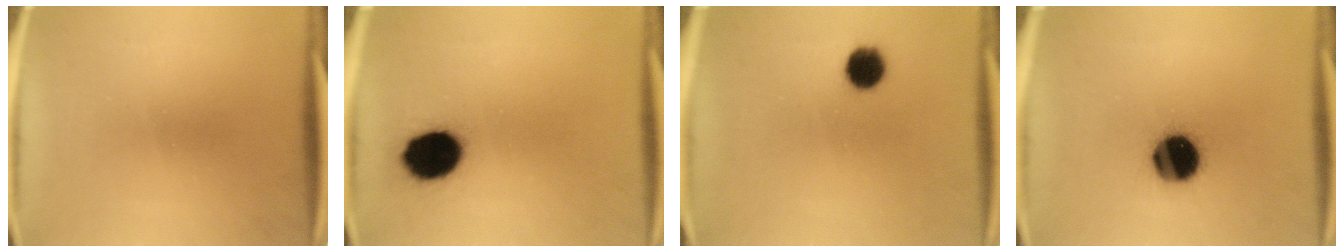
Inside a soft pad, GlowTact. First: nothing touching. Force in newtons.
{"total": 13.2}
{"total": 6.5}
{"total": 14.9}